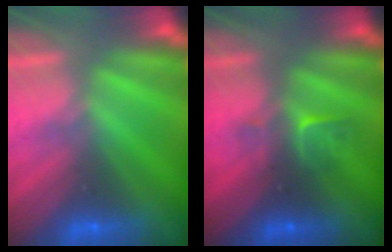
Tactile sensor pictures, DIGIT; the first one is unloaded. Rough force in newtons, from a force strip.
{"total": 2.8}